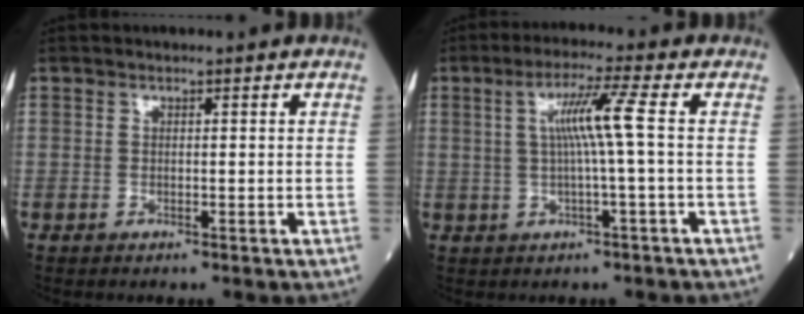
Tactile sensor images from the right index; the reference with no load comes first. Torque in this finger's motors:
{"motor_torque": [0.80, 0.23, 0.50, 0.14]}